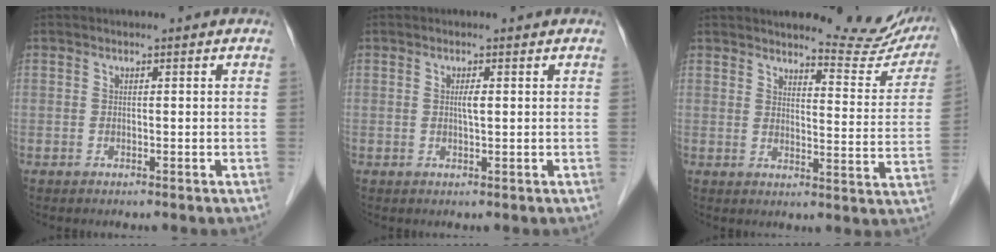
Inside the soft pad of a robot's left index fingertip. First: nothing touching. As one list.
[{"total": 1.3, "force": [-0.1, 0.1, 1.3], "torque": [-0.026, -0.004, -0.004]}, {"total": 12.2, "force": [11.8, 1.5, 2.8], "torque": [-0.024, -0.064, 0.120]}]